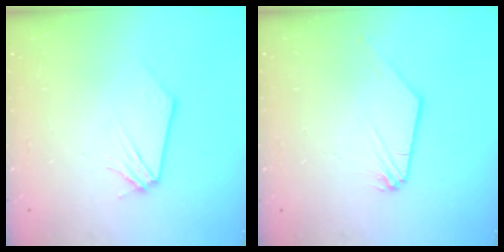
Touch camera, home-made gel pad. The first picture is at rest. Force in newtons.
{"total": 0.0}